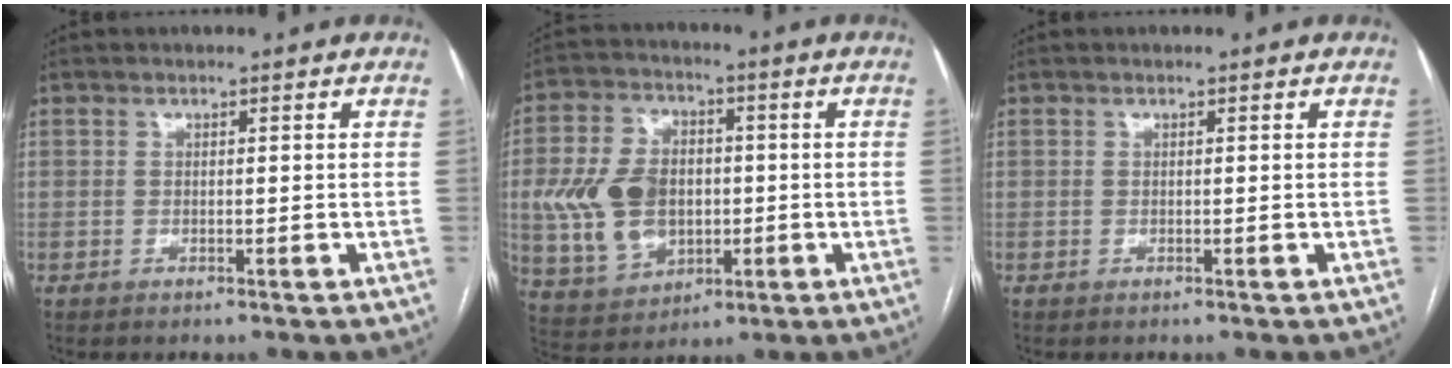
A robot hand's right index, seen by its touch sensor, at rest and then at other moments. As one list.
[{"total": 13.0, "force": [-0.5, 9.3, 9.1], "torque": [-0.203, 0.022, 0.004]}, {"total": 0.0}]